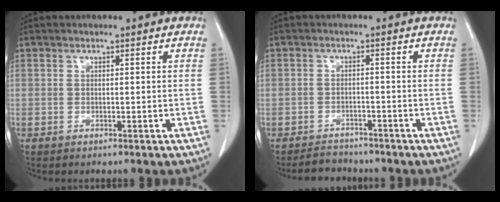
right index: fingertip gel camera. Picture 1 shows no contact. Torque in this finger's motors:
{"motor_torque": [-1.04, 0.39, -0.47, -0.15]}